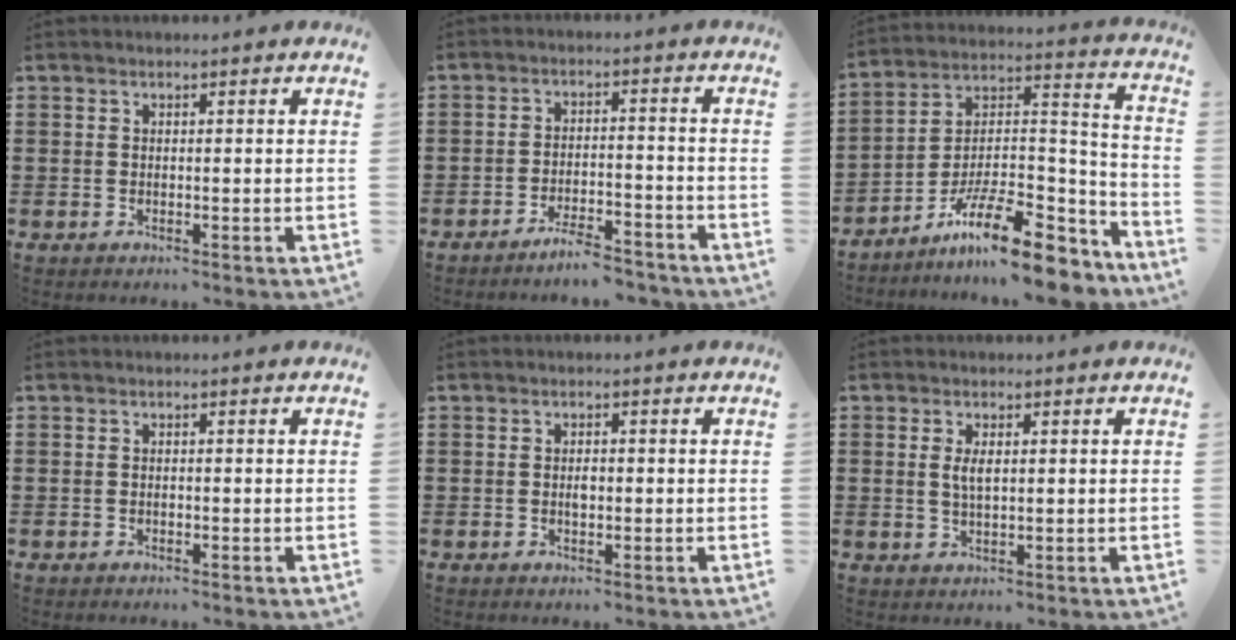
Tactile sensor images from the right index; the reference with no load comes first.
{"total": 4.4, "force": [-4.2, 0.4, 1.4], "torque": [-0.023, 0.004, -0.080]}
{"total": 14.7, "force": [-10.8, 3.2, 9.5], "torque": [-0.162, 0.030, -0.193]}
{"total": 0.0}
{"total": 1.4, "force": [-0.1, 0.7, 1.2], "torque": [-0.025, 0.003, -0.002]}
{"total": 2.5, "force": [0.5, 0.8, 2.4], "torque": [-0.049, 0.002, 0.007]}